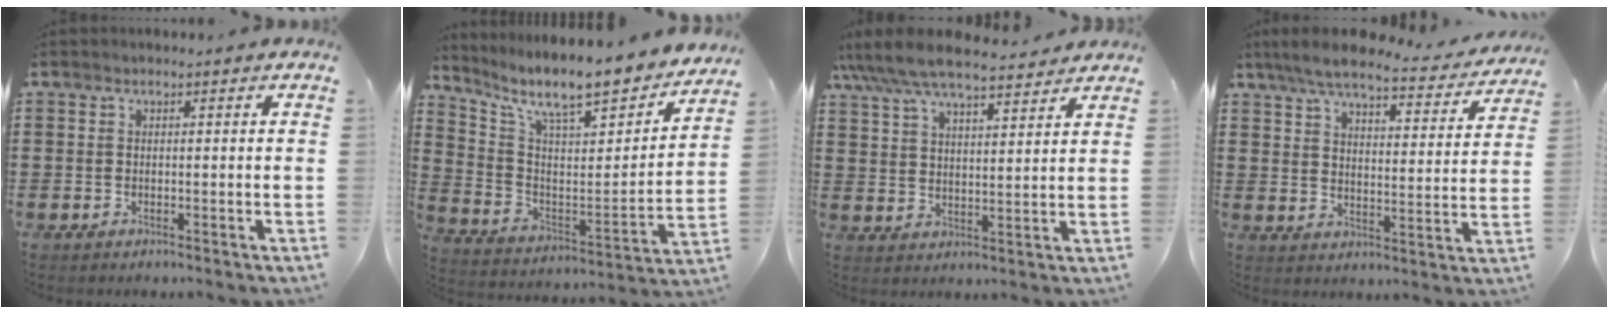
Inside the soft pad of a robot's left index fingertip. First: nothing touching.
{"total": 9.4, "force": [7.8, 2.0, 4.8], "torque": [-0.113, -0.064, 0.126]}
{"total": 7.1, "force": [6.6, 1.0, 2.4], "torque": [-0.074, -0.030, 0.117]}
{"total": 6.8, "force": [6.2, 0.9, 2.8], "torque": [-0.080, -0.028, 0.108]}